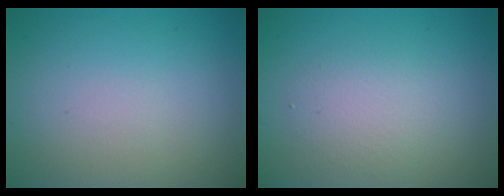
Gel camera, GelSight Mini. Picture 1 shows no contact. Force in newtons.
{"total": 2.3, "press": 2.3, "slide": 0.1}